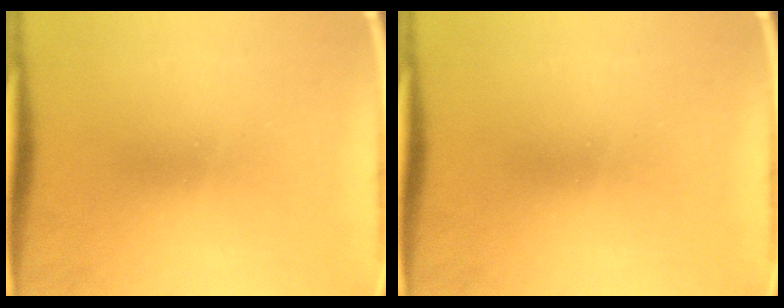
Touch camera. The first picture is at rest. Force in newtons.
{"total": 0.0}